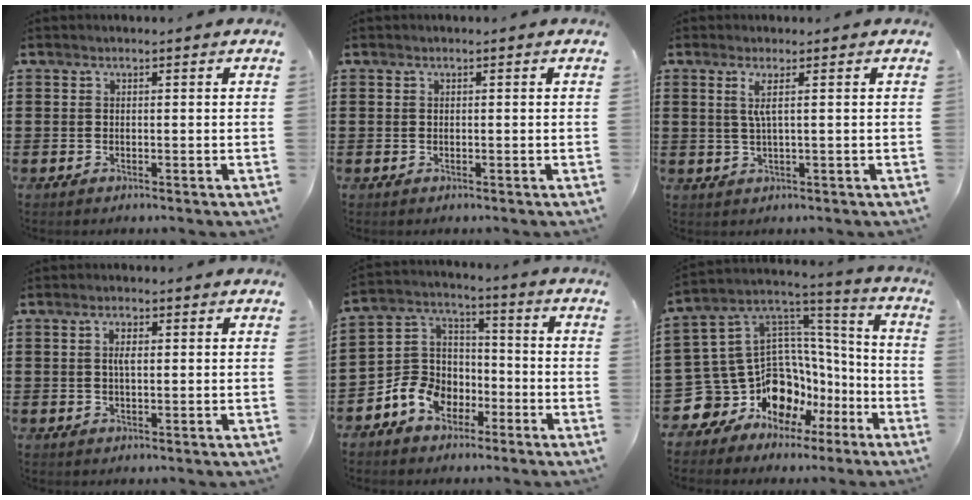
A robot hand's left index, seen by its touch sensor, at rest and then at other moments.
{"total": 0.0}
{"total": 2.6, "force": [0.7, -0.4, 2.5], "torque": [-0.051, -0.008, 0.012]}
{"total": 2.3, "force": [0.4, 0.7, 2.1], "torque": [-0.044, 0.004, 0.005]}
{"total": 8.0, "force": [-4.2, 6.3, 2.5], "torque": [-0.085, 0.019, -0.087]}
{"total": 13.4, "force": [-6.4, 10.7, 4.8], "torque": [-0.141, -0.023, -0.084]}